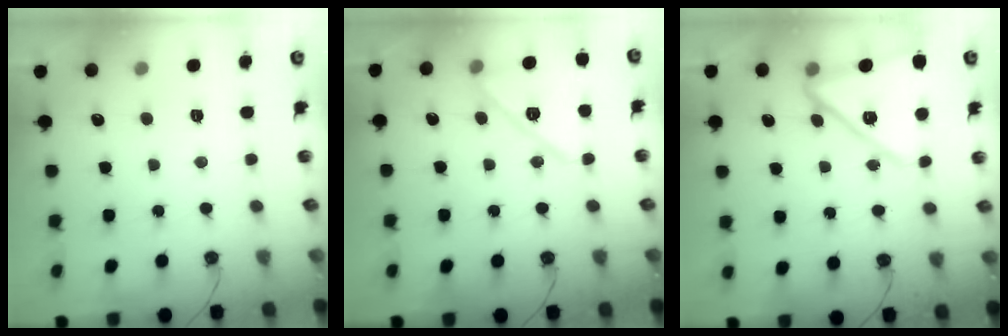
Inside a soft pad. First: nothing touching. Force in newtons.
{"total": 13.7, "press": 13.7, "slide": 0.3}
{"total": 15.0, "press": 14.9, "slide": 1.3}